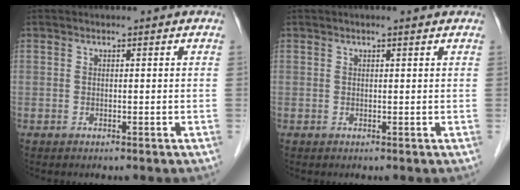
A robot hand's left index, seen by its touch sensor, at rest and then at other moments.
{"total": 1.3, "force": [1.0, 0.1, 0.8], "torque": [-0.015, 0.010, 0.015]}